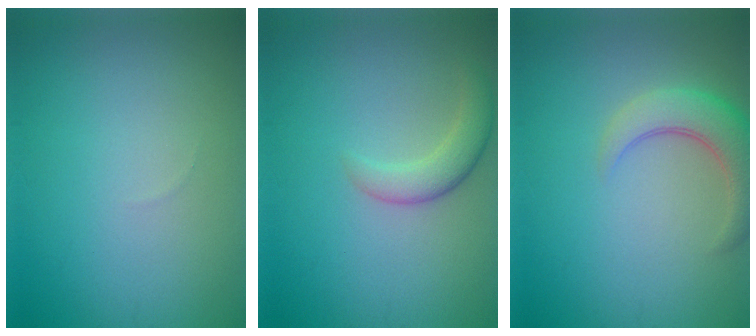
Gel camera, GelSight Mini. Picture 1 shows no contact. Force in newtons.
{"total": 2.6, "press": 2.6, "slide": 0.2}
{"total": 4.3, "press": 4.3, "slide": 0.4}